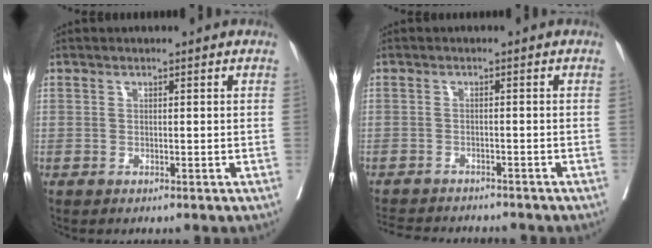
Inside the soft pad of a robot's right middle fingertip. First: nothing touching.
{"total": 9.6, "force": [-9.0, 2.0, 2.9], "torque": [-0.050, -0.004, -0.122]}